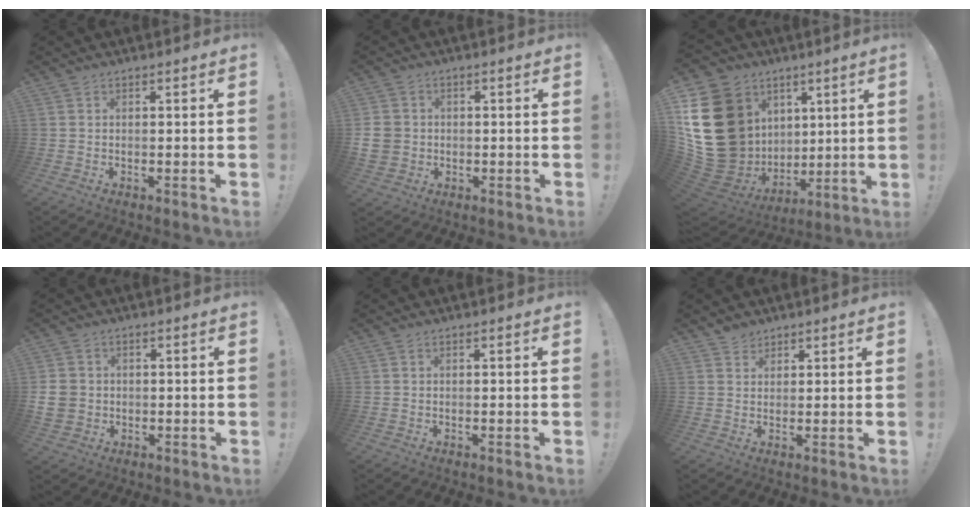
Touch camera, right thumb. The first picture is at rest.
{"total": 6.5, "force": [0.1, 5.8, 2.9], "torque": [-0.059, 0.001, 0.004]}
{"total": 28.1, "force": [5.0, 22.5, 16.0], "torque": [-0.292, -0.054, 0.170]}
{"total": 6.3, "force": [0.1, 5.5, 2.9], "torque": [-0.059, 0.000, 0.005]}
{"total": 0.0}
{"total": 2.9, "force": [2.5, 1.5, 0.3], "torque": [-0.004, -0.012, 0.047]}